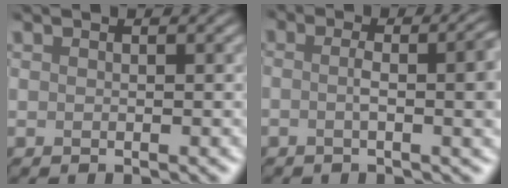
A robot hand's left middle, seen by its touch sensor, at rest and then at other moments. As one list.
[{"total": 3.4, "force": [-1.0, 0.6, 3.2], "torque": [-0.055, 0.001, 0.005]}]